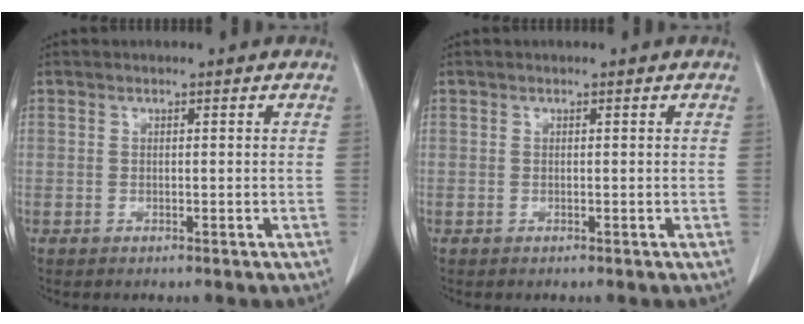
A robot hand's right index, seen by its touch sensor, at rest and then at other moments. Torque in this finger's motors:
{"motor_torque": [0.00, 0.00, 0.00, 0.00]}